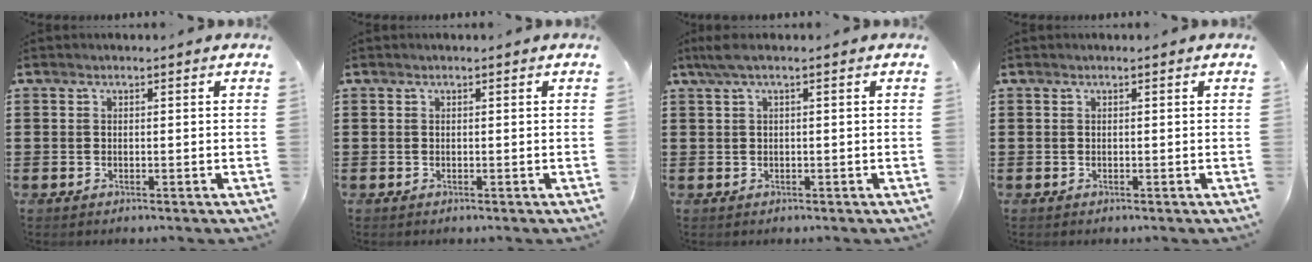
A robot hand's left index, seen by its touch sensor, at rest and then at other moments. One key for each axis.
{"total": 0.0}
{"total": 1.9, "fx": 0.0, "fy": 0.2, "fz": 1.8, "tx": -0.040, "ty": -0.005, "tz": -0.004}
{"total": 0.0}